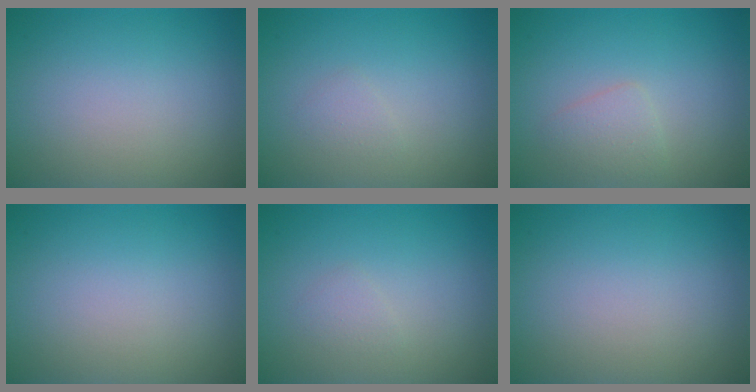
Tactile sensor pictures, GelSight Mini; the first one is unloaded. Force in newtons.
{"total": 0.8, "press": 0.8, "slide": 0.1}
{"total": 1.5, "press": 1.5, "slide": 0.1}
{"total": 0.0}
{"total": 0.8, "press": 0.8, "slide": 0.1}
{"total": 0.0}